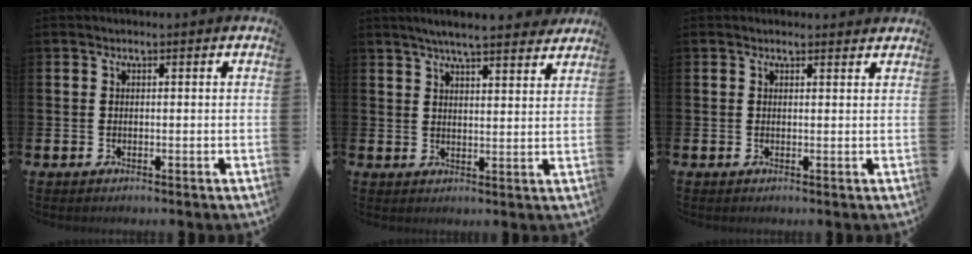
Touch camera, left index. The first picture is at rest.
{"total": 5.7, "force": [5.4, 0.0, 1.8], "torque": [-0.041, -0.027, 0.094]}
{"total": 0.9, "force": [0.9, 0.2, 0.1], "torque": [0.006, 0.000, 0.015]}